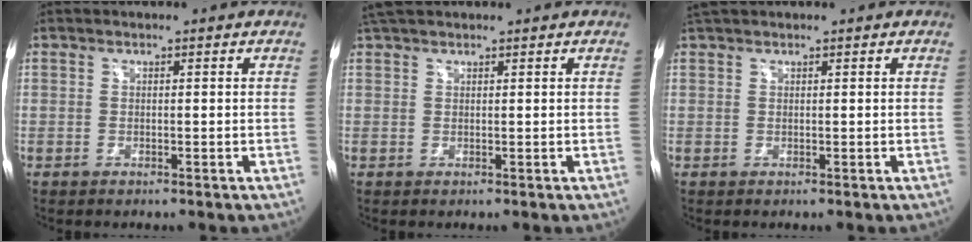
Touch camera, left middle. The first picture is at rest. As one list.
[{"total": 3.4, "force": [3.1, 0.7, 1.4], "torque": [-0.031, 0.029, 0.059]}, {"total": 2.1, "force": [1.9, 0.1, 0.8], "torque": [-0.020, 0.025, 0.039]}]